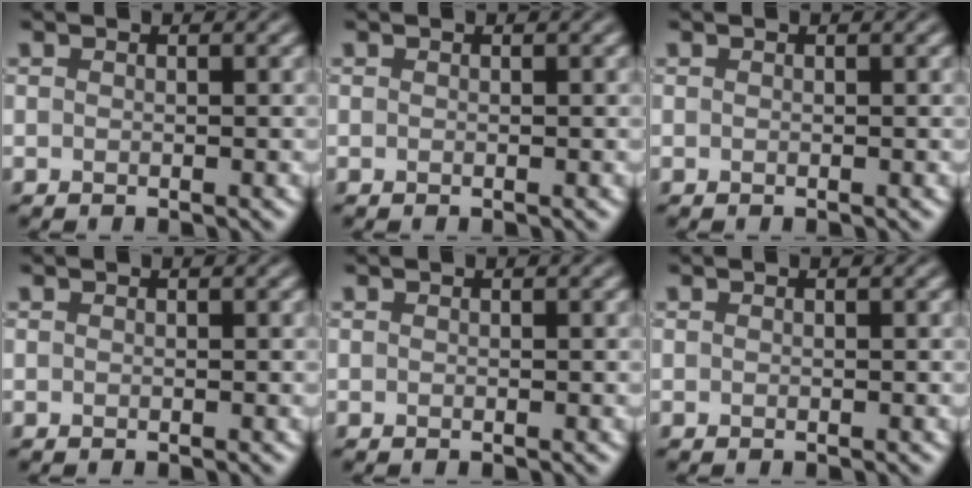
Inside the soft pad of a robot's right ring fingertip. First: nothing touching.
{"total": 0.0}
{"total": 0.0}
{"total": 0.0}
{"total": 0.0}
{"total": 0.0}